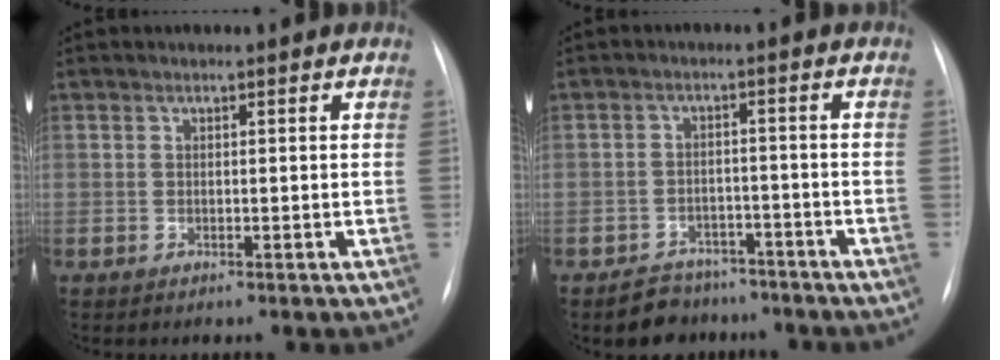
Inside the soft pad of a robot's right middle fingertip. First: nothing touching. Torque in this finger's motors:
{"motor_torque": [0.22, -0.45, 0.23, 0.04]}